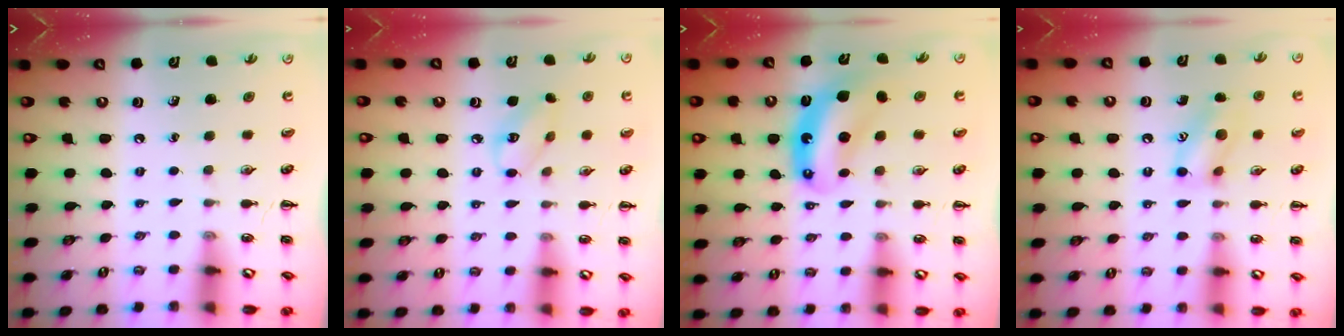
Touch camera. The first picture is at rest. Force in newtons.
{"total": 5.1, "press": 5.1, "slide": 0.6}
{"total": 7.4, "press": 7.1, "slide": 2.1}
{"total": 11.7, "press": 11.6, "slide": 1.1}